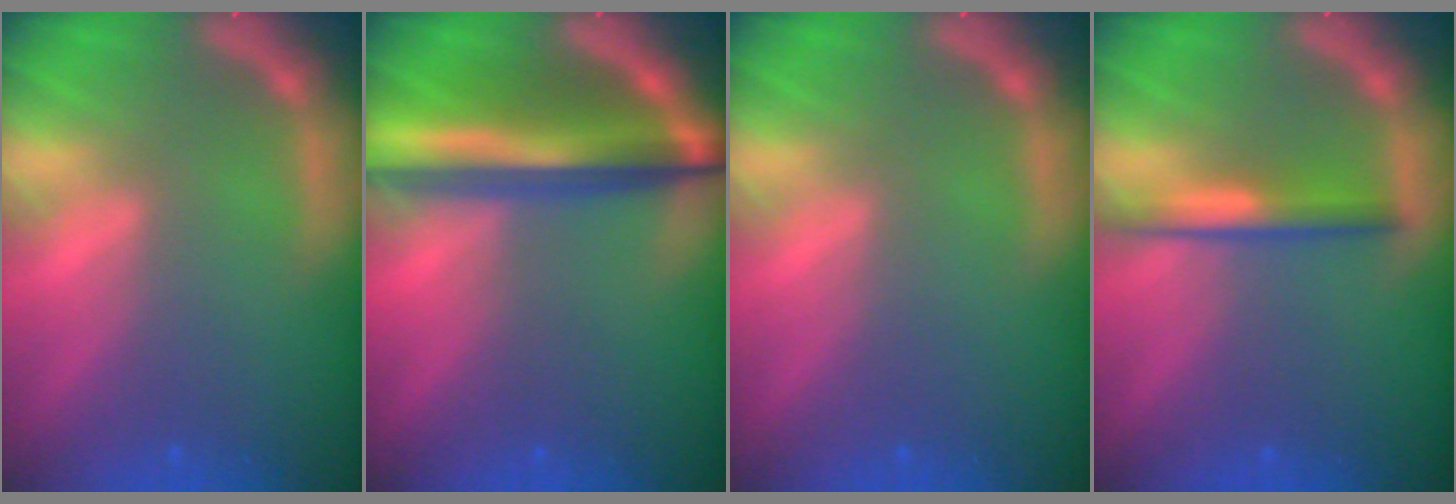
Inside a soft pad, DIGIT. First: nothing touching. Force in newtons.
{"total": 9.1}
{"total": 0.0}
{"total": 3.0}